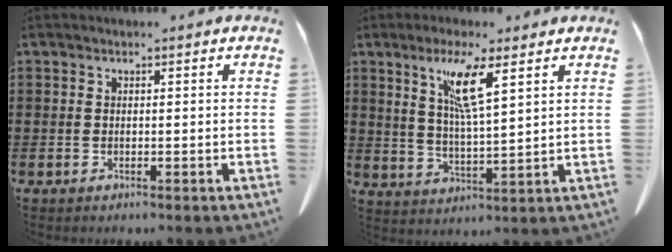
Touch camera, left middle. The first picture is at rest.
{"total": 7.9, "force": [4.6, 0.9, 6.3], "torque": [-0.135, 0.000, 0.078]}